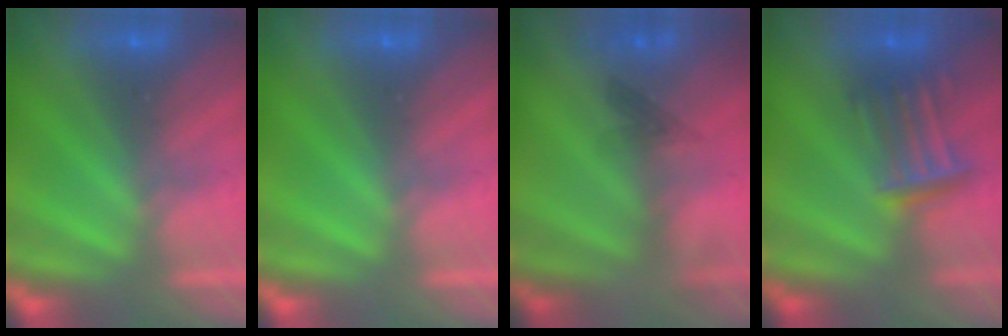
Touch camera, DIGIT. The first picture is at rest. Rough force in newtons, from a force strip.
{"total": 0.0}
{"total": 2.2}
{"total": 3.4}